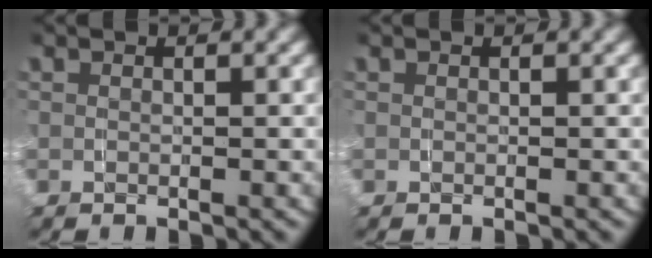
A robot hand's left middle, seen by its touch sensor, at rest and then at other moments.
{"total": 0.0}